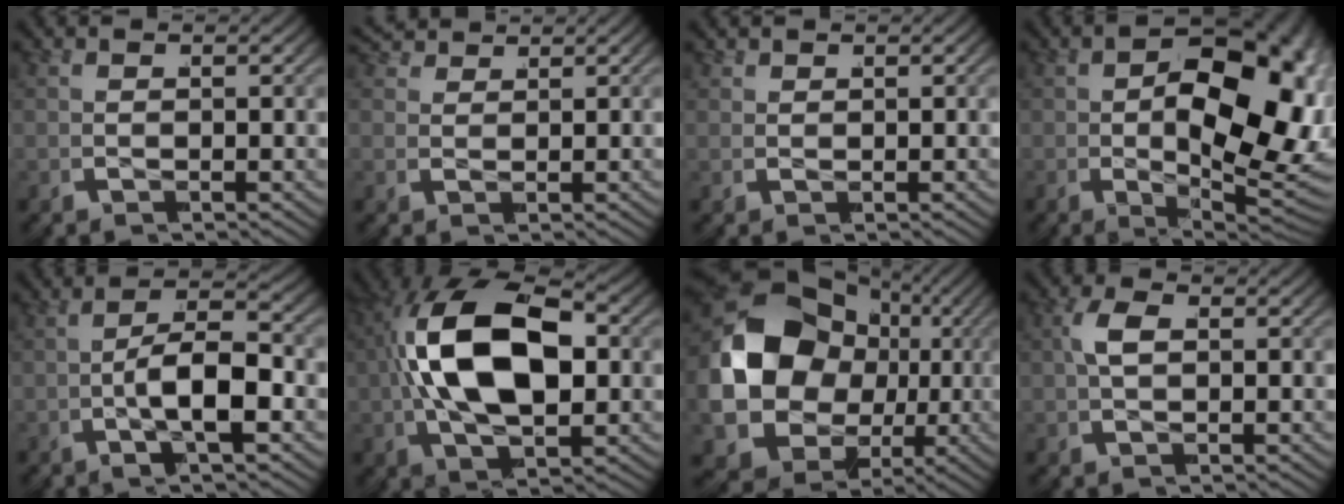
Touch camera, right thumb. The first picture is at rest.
{"total": 2.8, "force": [2.6, 0.7, 0.5], "torque": [-0.002, 0.005, 0.043]}
{"total": 0.8, "force": [0.7, 0.4, 0.0], "torque": [0.003, -0.003, 0.016]}
{"total": 18.3, "force": [-2.1, 10.5, 14.8], "torque": [-0.228, -0.048, -0.012]}
{"total": 6.9, "force": [-1.5, 3.0, 6.1], "torque": [-0.114, -0.003, -0.027]}
{"total": 14.1, "force": [0.2, 8.2, 11.4], "torque": [-0.248, -0.010, 0.005]}
{"total": 20.5, "force": [-0.7, 15.4, 13.4], "torque": [-0.308, -0.044, 0.003]}
{"total": 2.4, "force": [0.4, 1.3, 2.0], "torque": [-0.039, 0.009, 0.003]}